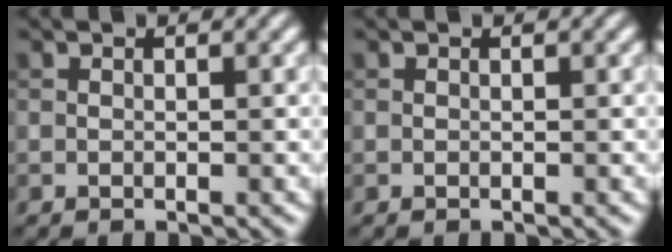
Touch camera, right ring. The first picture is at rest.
{"total": 0.0}